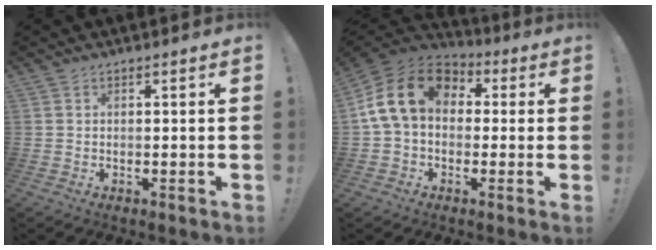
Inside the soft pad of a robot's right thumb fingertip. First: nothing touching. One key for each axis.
{"total": 17.1, "fx": 3.3, "fy": 12.0, "fz": 11.8, "tx": -0.211, "ty": 0.016, "tz": 0.064}